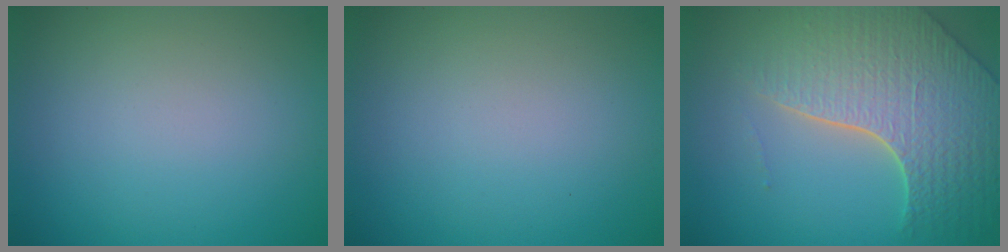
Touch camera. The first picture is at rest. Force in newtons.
{"total": 0.0}
{"total": 7.2, "press": 5.6, "slide": 4.5}